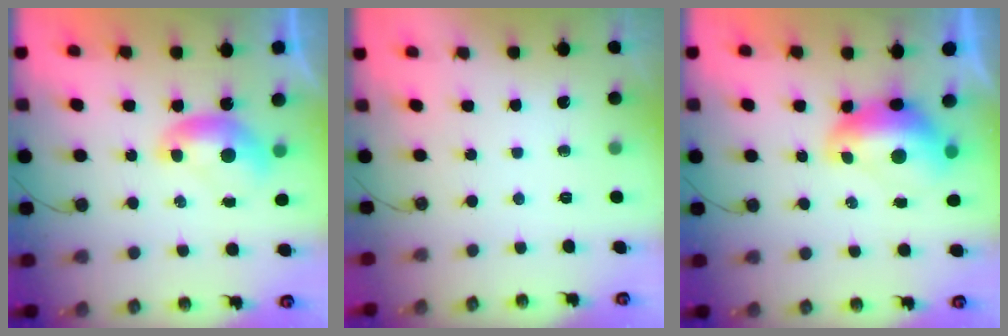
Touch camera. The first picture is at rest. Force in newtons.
{"total": 0.0}
{"total": 2.6, "press": 2.5, "slide": 0.7}